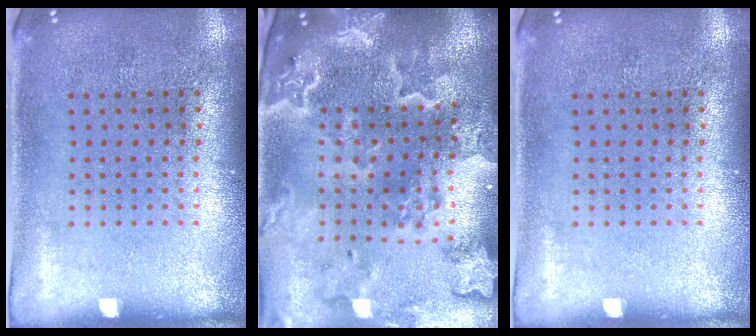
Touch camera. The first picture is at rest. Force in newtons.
{"total": 4.1, "press": 3.5, "slide": 2.3}
{"total": 0.0}